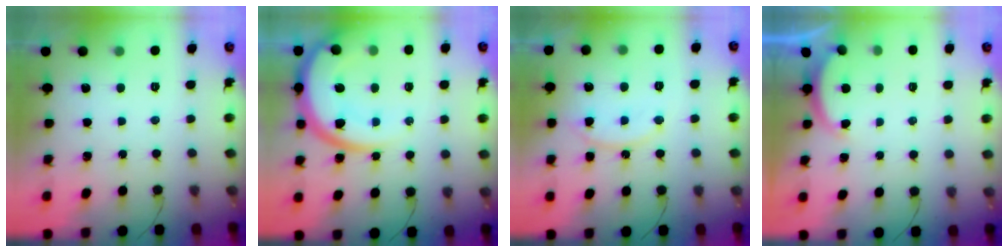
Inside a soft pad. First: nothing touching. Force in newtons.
{"total": 14.3, "press": 14.2, "slide": 1.3}
{"total": 11.4, "press": 11.4, "slide": 0.9}
{"total": 1.9, "press": 1.8, "slide": 0.5}